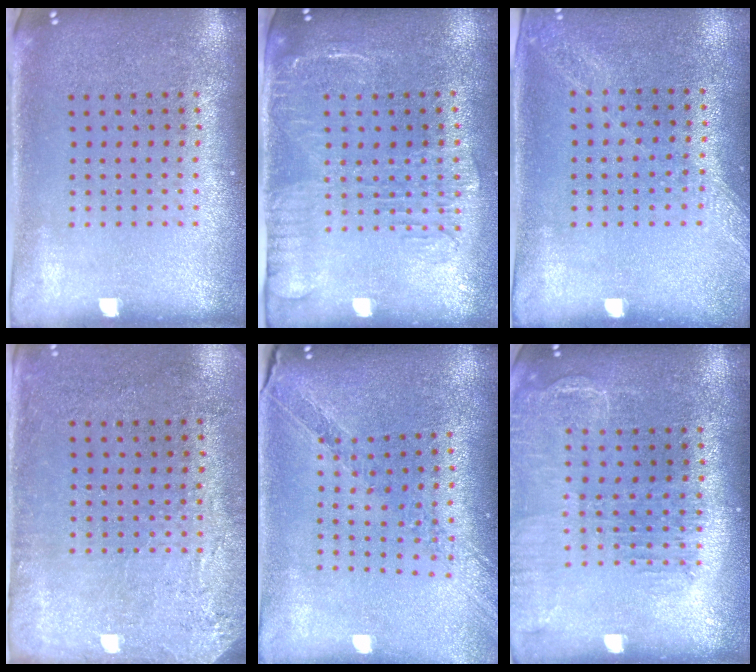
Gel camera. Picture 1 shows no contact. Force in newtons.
{"total": 1.9, "press": 1.6, "slide": 1.1}
{"total": 1.2, "press": 1.2, "slide": 0.2}
{"total": 2.9, "press": 2.4, "slide": 1.6}
{"total": 1.2, "press": 1.2, "slide": 0.2}
{"total": 1.6, "press": 1.6, "slide": 0.4}